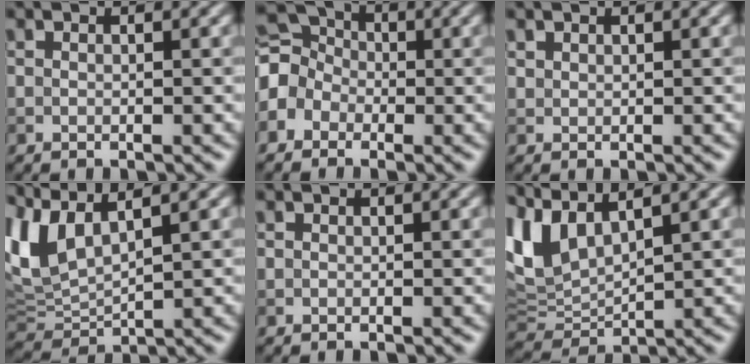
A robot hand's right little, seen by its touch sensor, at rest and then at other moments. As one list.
[{"total": 4.2, "force": [-1.1, 3.7, 1.9], "torque": [-0.039, 0.013, -0.036]}, {"total": 0.6, "force": [0.4, 0.3, 0.0], "torque": [0.002, -0.001, 0.011]}, {"total": 5.6, "force": [2.9, 2.4, 4.1], "torque": [-0.113, 0.008, 0.062]}, {"total": 0.0}, {"total": 5.4, "force": [3.2, 2.4, 3.5], "torque": [-0.093, 0.004, 0.067]}]